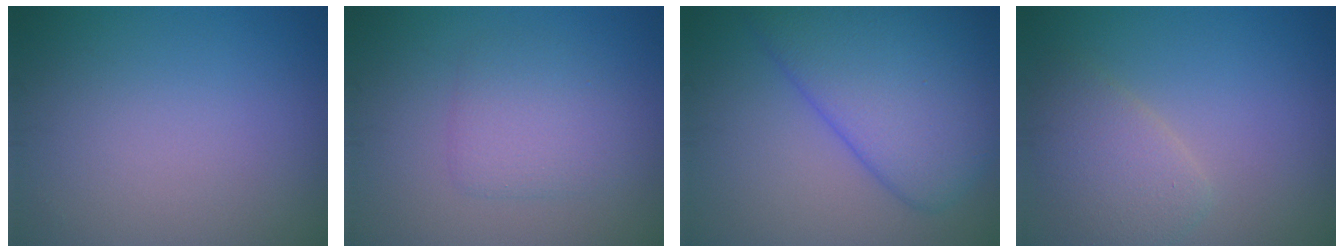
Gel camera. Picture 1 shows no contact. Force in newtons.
{"total": 3.0, "press": 3.0, "slide": 0.0}
{"total": 8.9, "press": 8.9, "slide": 0.5}
{"total": 3.5, "press": 3.5, "slide": 0.2}